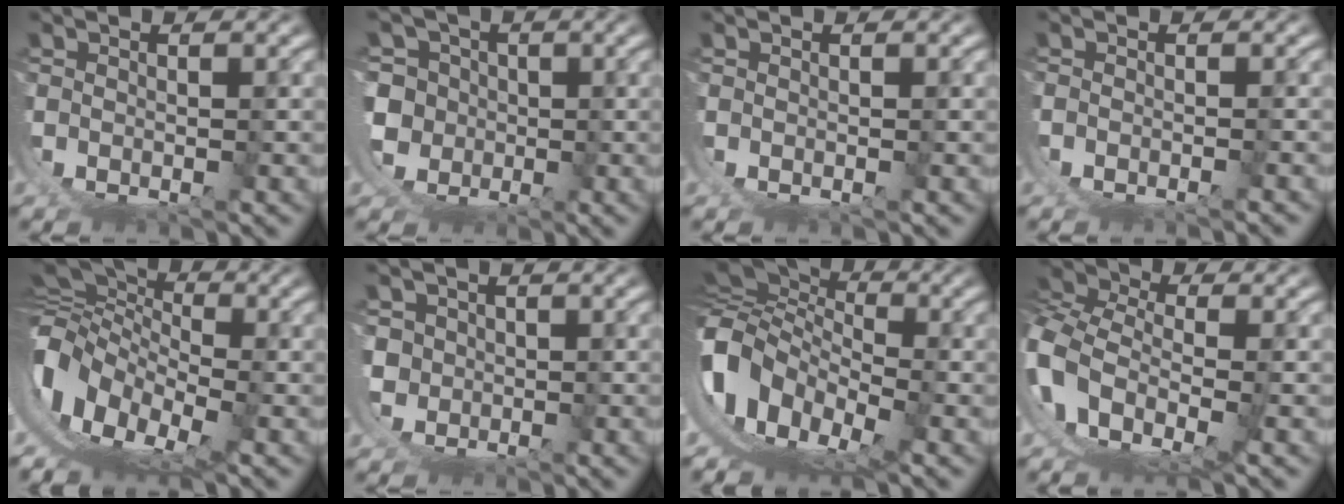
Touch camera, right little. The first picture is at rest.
{"total": 11.7, "force": [-0.7, 11.1, 3.8], "torque": [-0.124, -0.045, -0.011]}
{"total": 0.0}
{"total": 1.0, "force": [-0.9, 0.1, 0.3], "torque": [-0.001, 0.004, -0.017]}
{"total": 13.5, "force": [-1.1, 10.3, 8.7], "torque": [-0.197, -0.037, -0.016]}
{"total": 4.0, "force": [0.4, 3.7, 1.5], "torque": [-0.051, -0.021, 0.015]}
{"total": 14.3, "force": [-1.6, 11.2, 8.7], "torque": [-0.203, -0.044, -0.025]}
{"total": 9.9, "force": [-0.8, 7.5, 6.5], "torque": [-0.169, -0.035, -0.013]}